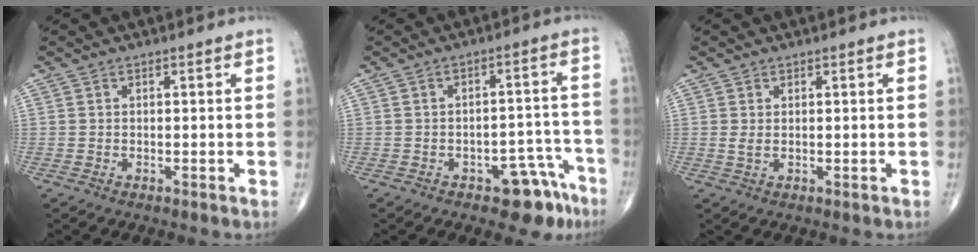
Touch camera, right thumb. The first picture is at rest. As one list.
[{"total": 8.2, "force": [-5.2, 4.1, 4.8], "torque": [-0.027, 0.046, -0.065]}, {"total": 1.2, "force": [0.3, 0.4, 1.0], "torque": [-0.026, 0.000, 0.010]}]